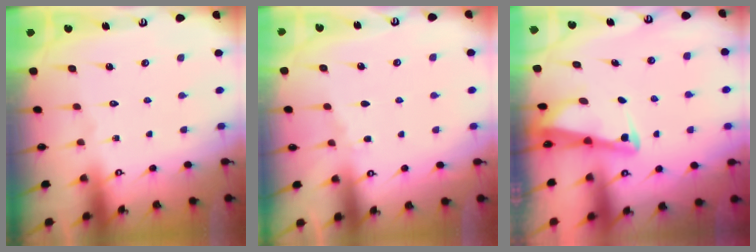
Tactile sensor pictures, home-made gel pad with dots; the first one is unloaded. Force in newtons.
{"total": 3.0, "press": 2.9, "slide": 0.5}
{"total": 2.5, "press": 2.5, "slide": 0.2}